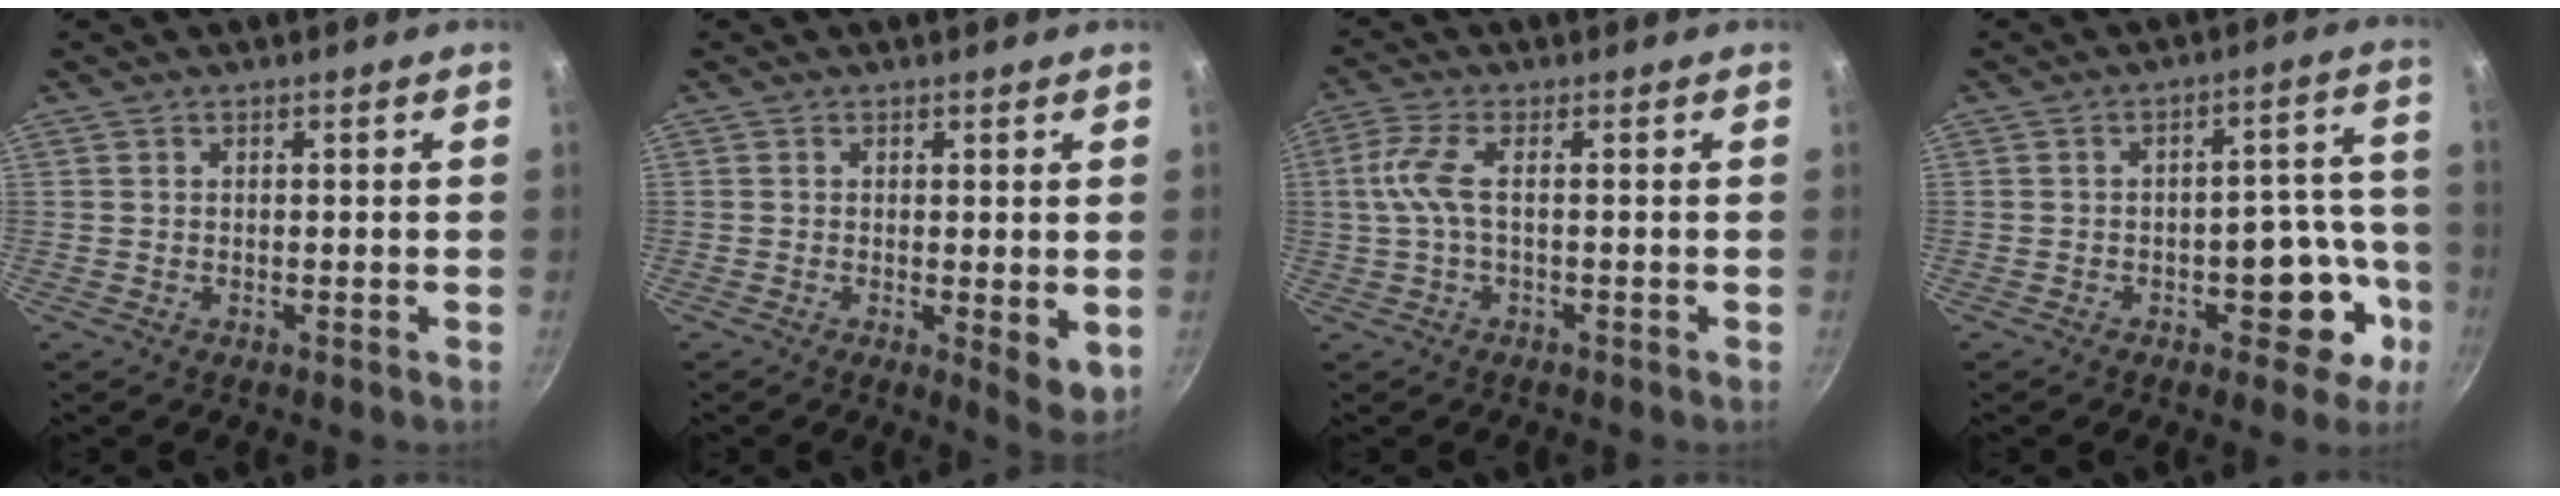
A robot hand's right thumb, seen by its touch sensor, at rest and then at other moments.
{"total": 5.2, "force": [-0.1, 2.0, 4.8], "torque": [-0.062, -0.016, 0.000]}
{"total": 5.4, "force": [-0.4, 1.6, 5.1], "torque": [-0.128, 0.011, -0.010]}
{"total": 10.5, "force": [-4.0, 6.1, 7.5], "torque": [-0.039, 0.049, -0.047]}